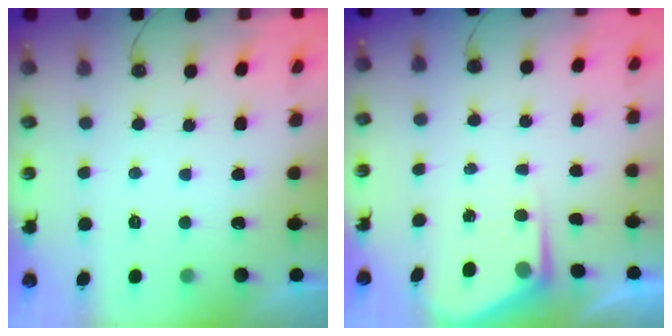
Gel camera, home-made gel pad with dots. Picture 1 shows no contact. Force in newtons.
{"total": 4.3, "press": 4.2, "slide": 0.5}